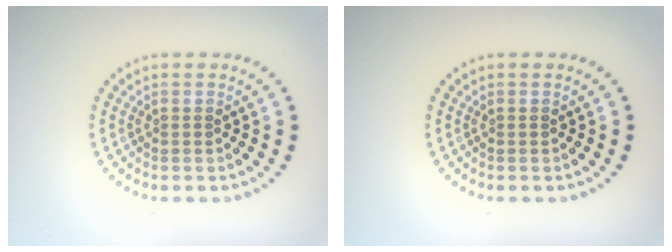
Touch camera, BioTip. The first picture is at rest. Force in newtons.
{"total": 0.0}